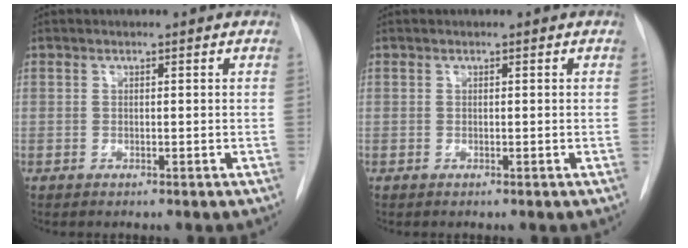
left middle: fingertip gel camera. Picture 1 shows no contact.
{"total": 0.0}